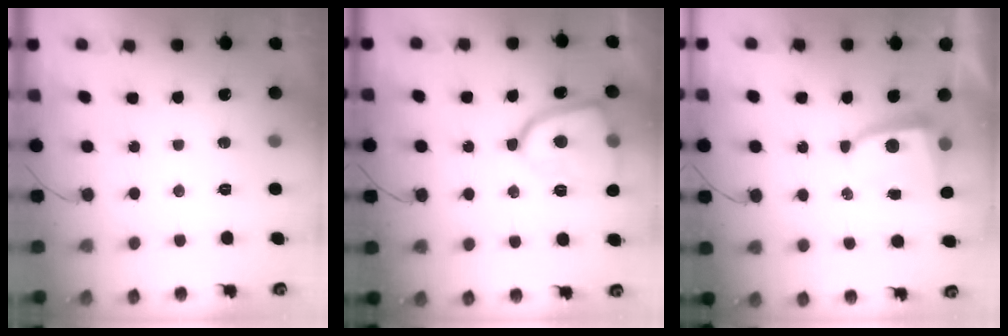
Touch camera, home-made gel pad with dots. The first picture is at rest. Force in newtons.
{"total": 14.8, "press": 14.7, "slide": 1.7}
{"total": 5.3, "press": 5.2, "slide": 0.7}